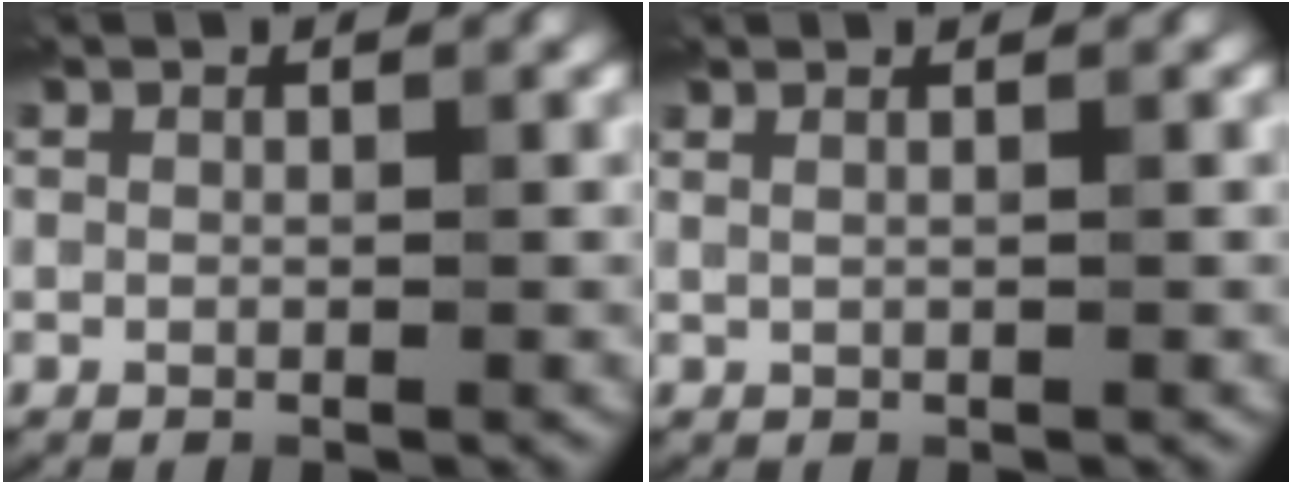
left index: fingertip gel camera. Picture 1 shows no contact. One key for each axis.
{"total": 0.8, "fx": 0.6, "fy": 0.1, "fz": 0.5, "tx": -0.008, "ty": 0.002, "tz": 0.005}